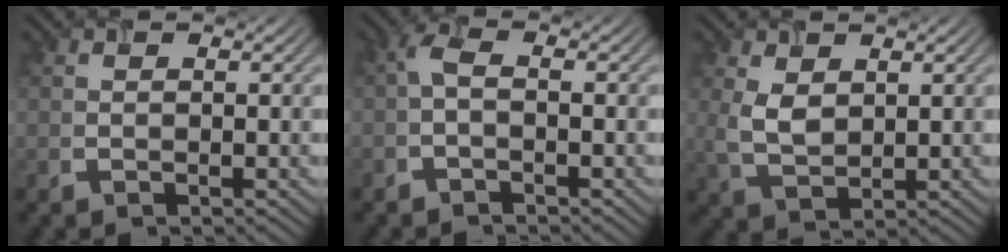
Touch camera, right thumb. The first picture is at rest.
{"total": 2.0, "force": [-0.7, 0.8, 1.7], "torque": [-0.038, 0.005, -0.019]}
{"total": 4.0, "force": [1.2, 2.4, 2.9], "torque": [-0.076, -0.005, 0.030]}